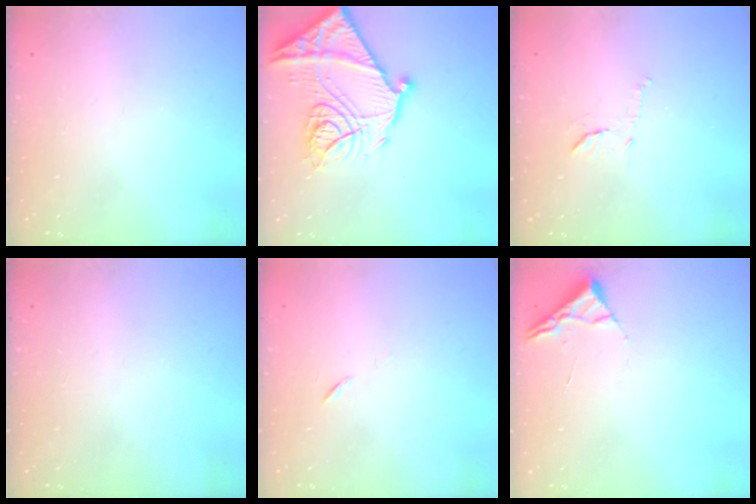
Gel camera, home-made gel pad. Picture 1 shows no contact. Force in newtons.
{"total": 25.4, "press": 25.3, "slide": 2.5}
{"total": 9.1, "press": 9.1, "slide": 0.4}
{"total": 0.0}
{"total": 5.8, "press": 5.4, "slide": 2.1}
{"total": 3.1, "press": 3.0, "slide": 0.4}